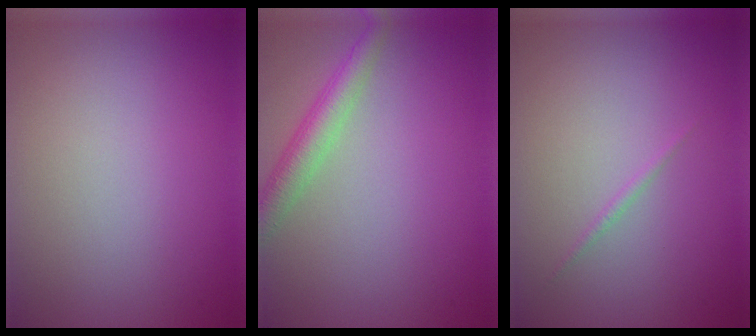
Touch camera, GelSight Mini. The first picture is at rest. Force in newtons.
{"total": 3.2, "press": 3.2, "slide": 0.1}
{"total": 0.6, "press": 0.6, "slide": 0.0}